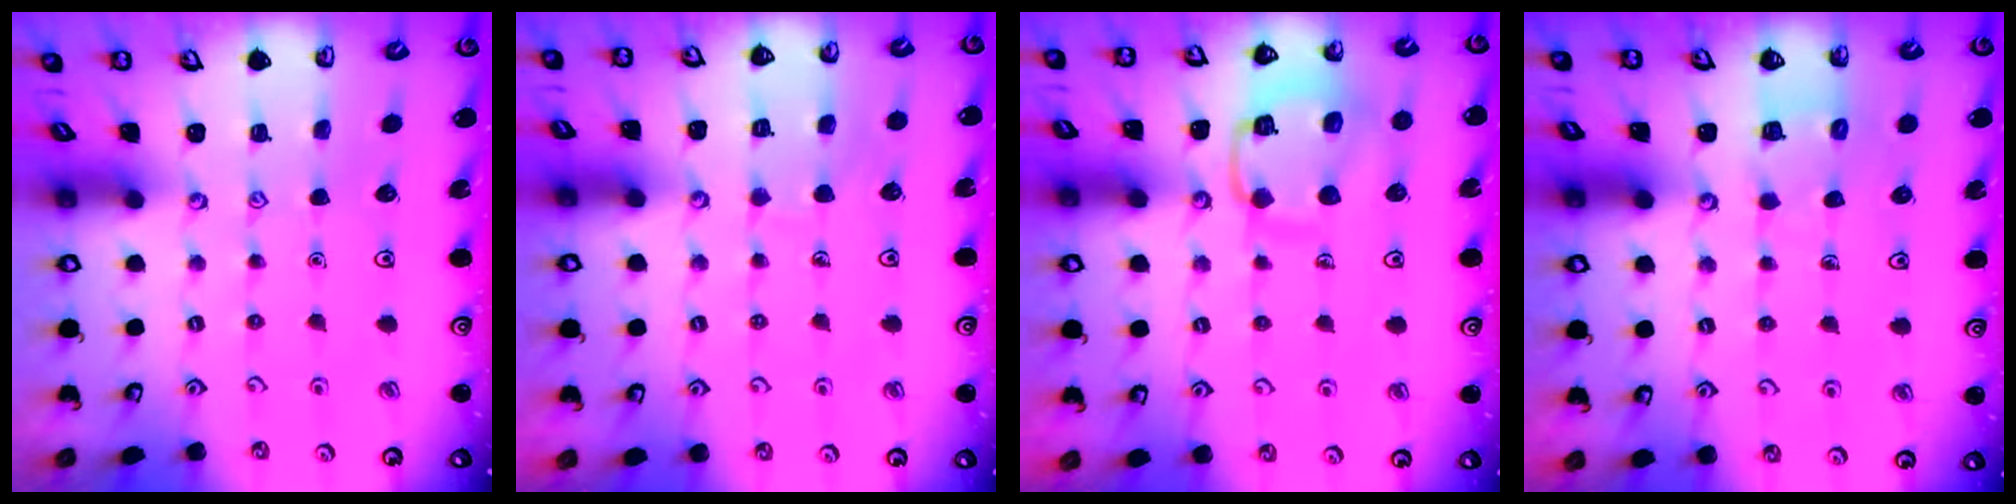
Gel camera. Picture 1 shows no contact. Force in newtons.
{"total": 6.8, "press": 6.8, "slide": 0.4}
{"total": 14.0, "press": 13.9, "slide": 1.3}
{"total": 5.6, "press": 5.6, "slide": 0.3}